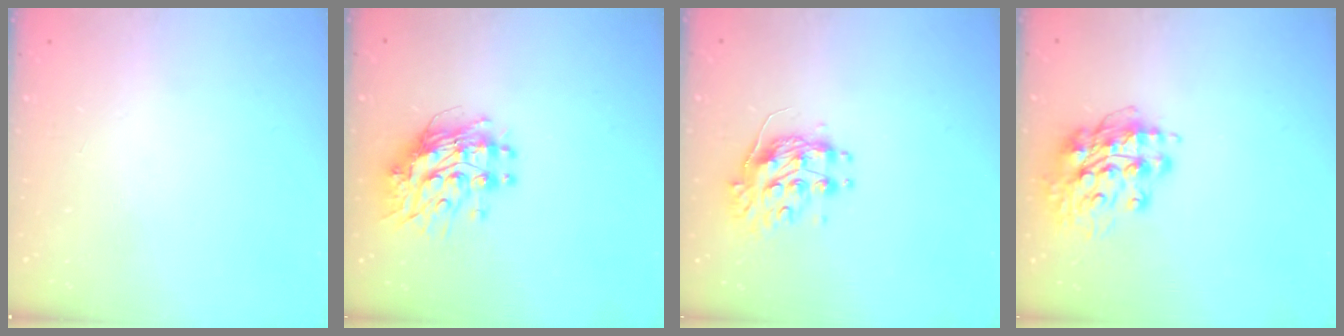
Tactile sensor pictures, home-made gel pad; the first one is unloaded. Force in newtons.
{"total": 11.4, "press": 11.3, "slide": 1.0}
{"total": 10.0, "press": 10.0, "slide": 0.0}
{"total": 15.0, "press": 14.9, "slide": 1.6}